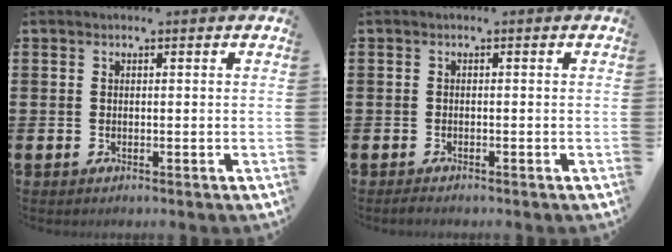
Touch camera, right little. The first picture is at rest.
{"total": 0.7, "force": [-0.6, 0.2, 0.3], "torque": [-0.007, 0.000, -0.012]}